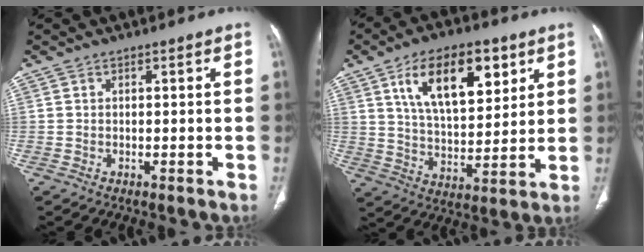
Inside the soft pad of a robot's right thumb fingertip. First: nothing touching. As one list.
[{"total": 17.2, "force": [7.7, 8.4, 12.8], "torque": [-0.168, -0.030, 0.137]}]